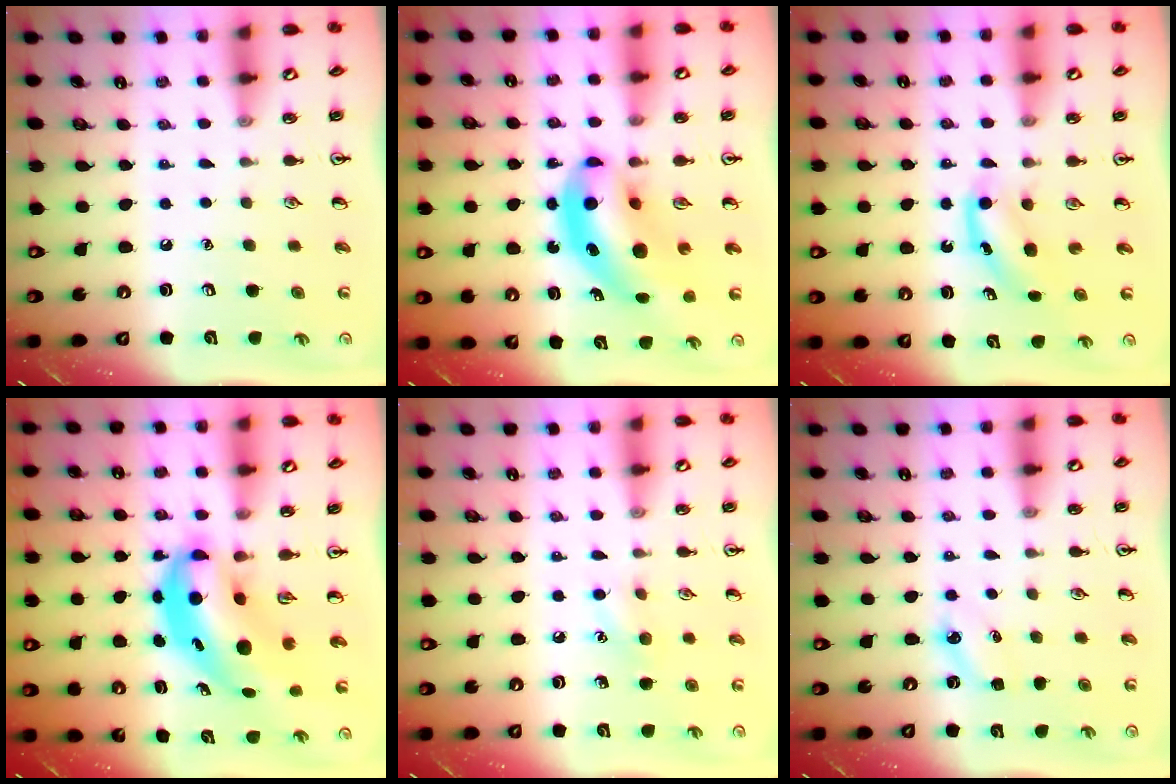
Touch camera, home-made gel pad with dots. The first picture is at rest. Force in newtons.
{"total": 11.4, "press": 10.9, "slide": 3.3}
{"total": 3.9, "press": 3.8, "slide": 0.9}
{"total": 8.2, "press": 7.9, "slide": 2.1}
{"total": 7.7, "press": 7.4, "slide": 1.9}
{"total": 3.7, "press": 3.5, "slide": 1.1}